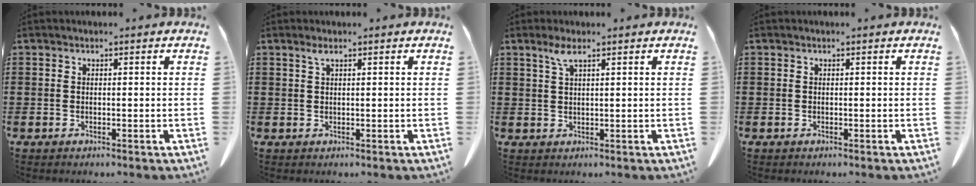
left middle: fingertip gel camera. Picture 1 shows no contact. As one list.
[{"total": 1.1, "force": [0.6, 0.1, 1.0], "torque": [-0.021, 0.002, 0.010]}, {"total": 2.6, "force": [1.6, 0.4, 2.0], "torque": [-0.044, 0.004, 0.028]}, {"total": 0.0}]